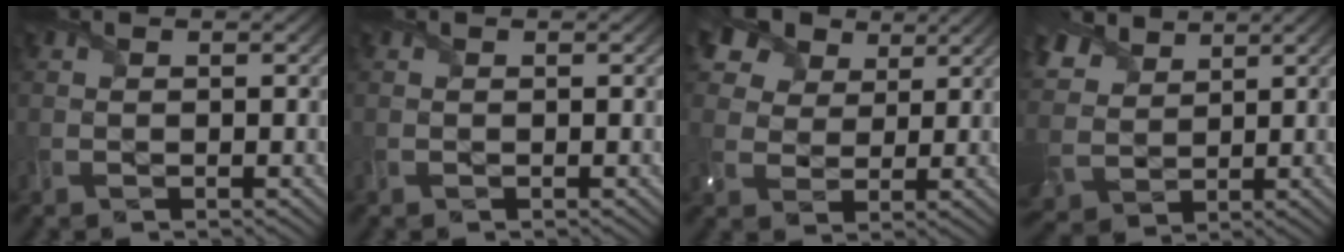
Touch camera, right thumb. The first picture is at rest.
{"total": 0.0}
{"total": 13.1, "force": [8.3, 8.6, 5.3], "torque": [-0.173, 0.021, 0.154]}
{"total": 7.6, "force": [4.6, 5.1, 3.3], "torque": [-0.108, 0.009, 0.092]}